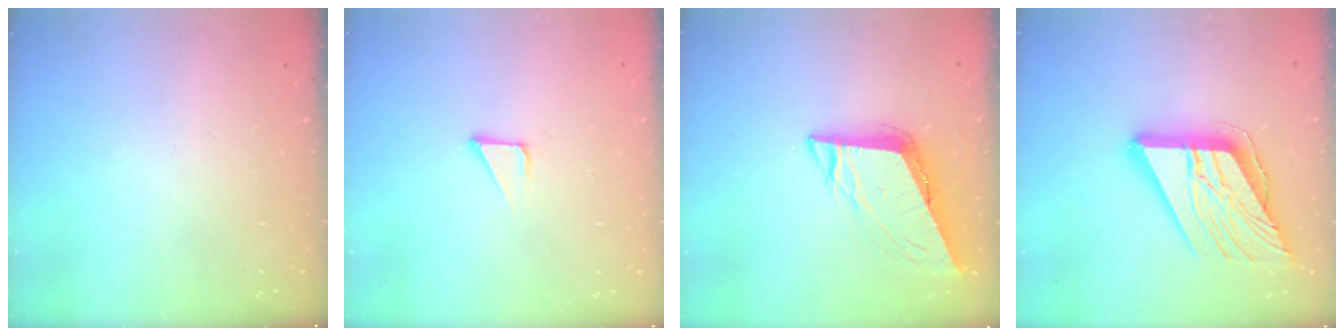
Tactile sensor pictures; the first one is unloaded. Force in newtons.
{"total": 2.4, "press": 2.4, "slide": 0.1}
{"total": 9.6, "press": 9.3, "slide": 2.5}
{"total": 19.2, "press": 19.0, "slide": 2.2}